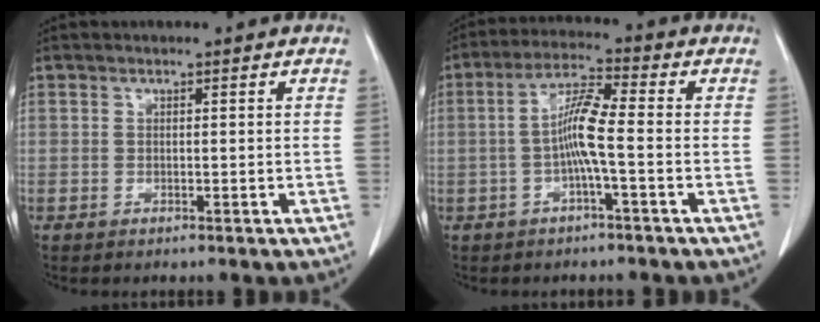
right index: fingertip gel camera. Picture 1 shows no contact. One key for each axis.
{"total": 6.6, "fx": -1.1, "fy": 0.1, "fz": 6.5, "tx": -0.129, "ty": 0.011, "tz": -0.025}